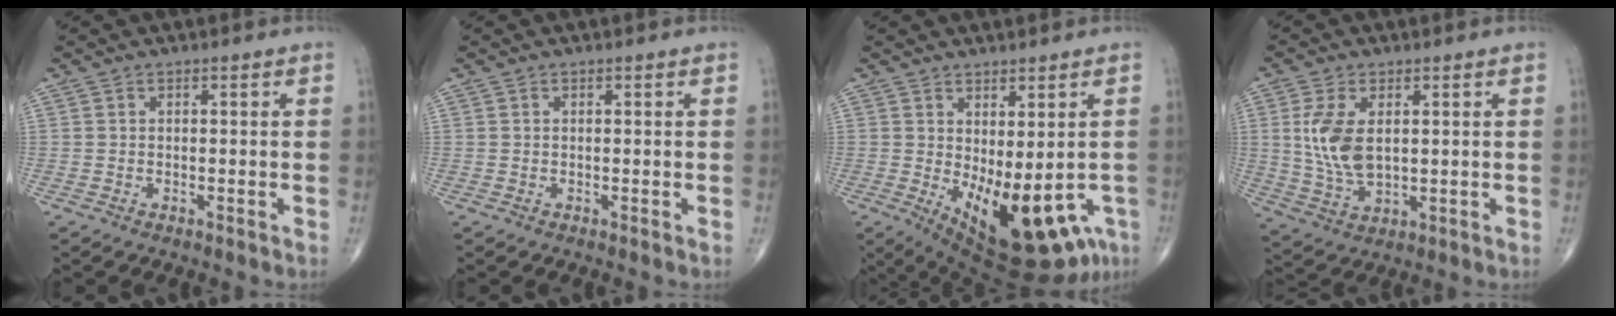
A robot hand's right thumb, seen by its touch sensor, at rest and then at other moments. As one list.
[{"total": 0.0}, {"total": 17.3, "force": [-5.2, 7.8, 14.6], "torque": [-0.182, -0.015, -0.049]}, {"total": 9.6, "force": [1.6, 5.3, 7.8], "torque": [-0.161, -0.013, 0.040]}]